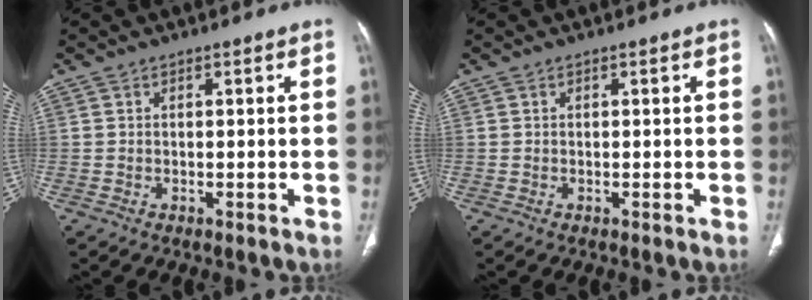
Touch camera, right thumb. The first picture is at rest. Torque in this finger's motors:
{"motor_torque": [0.09, 0.09, 0.00, 0.00, 0.00]}